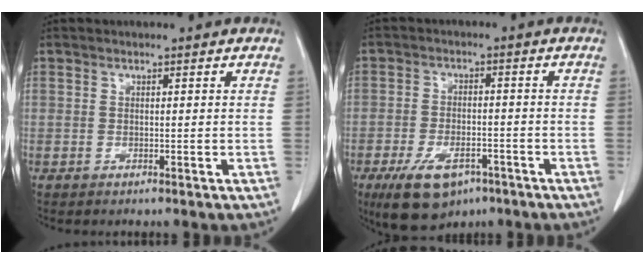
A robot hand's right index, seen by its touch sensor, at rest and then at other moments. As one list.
[{"total": 9.8, "force": [-6.0, 4.7, 6.0], "torque": [-0.111, -0.009, -0.095]}]